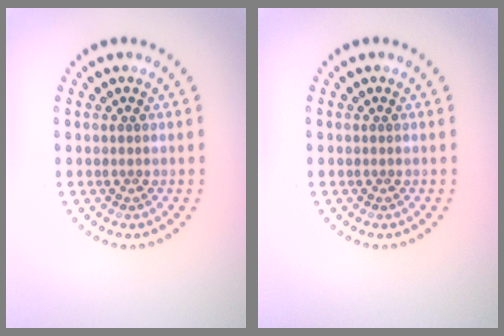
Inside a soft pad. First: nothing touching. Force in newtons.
{"total": 0.0}